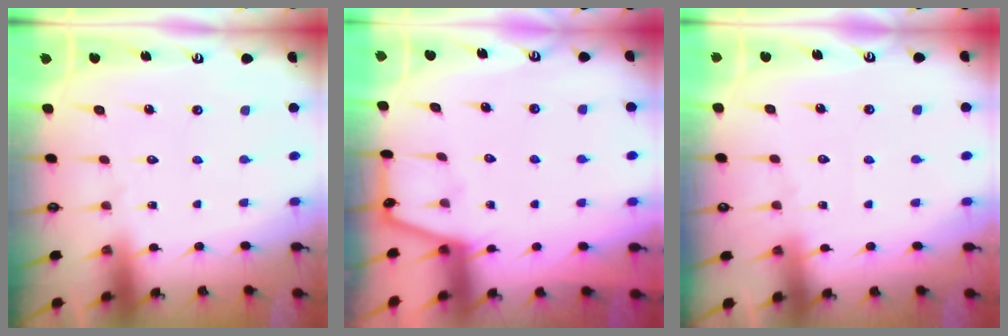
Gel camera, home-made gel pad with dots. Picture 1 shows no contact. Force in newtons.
{"total": 2.4, "press": 2.3, "slide": 0.5}
{"total": 4.0, "press": 4.0, "slide": 0.5}